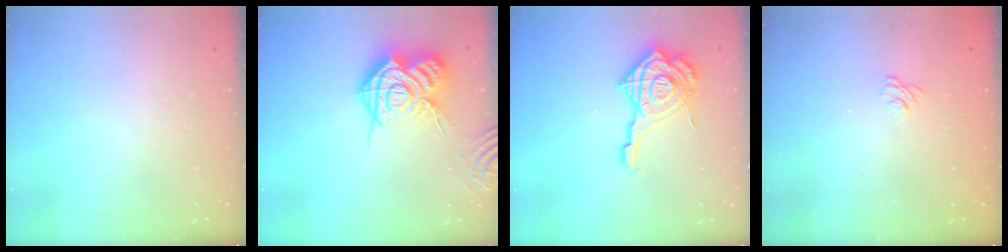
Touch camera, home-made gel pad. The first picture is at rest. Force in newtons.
{"total": 18.9, "press": 18.8, "slide": 1.9}
{"total": 20.7, "press": 20.6, "slide": 2.3}
{"total": 2.1, "press": 1.8, "slide": 1.1}